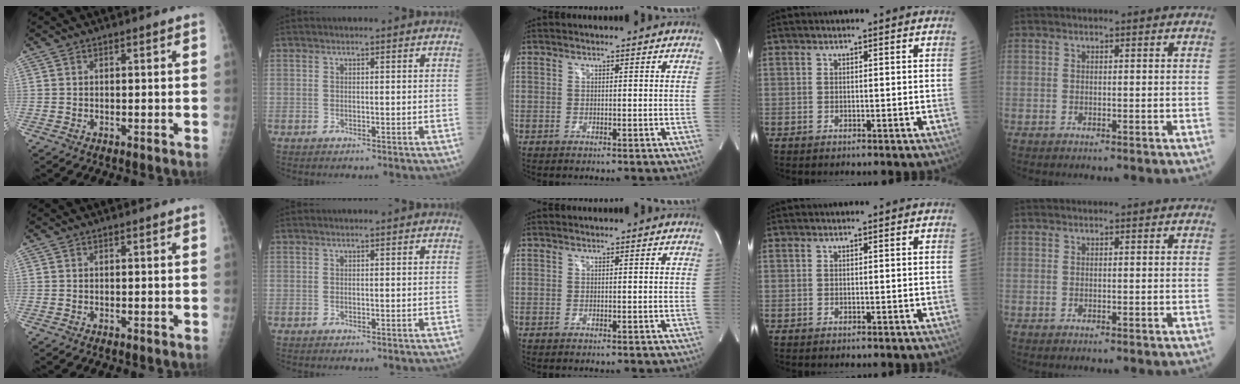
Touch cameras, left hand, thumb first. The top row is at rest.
{}